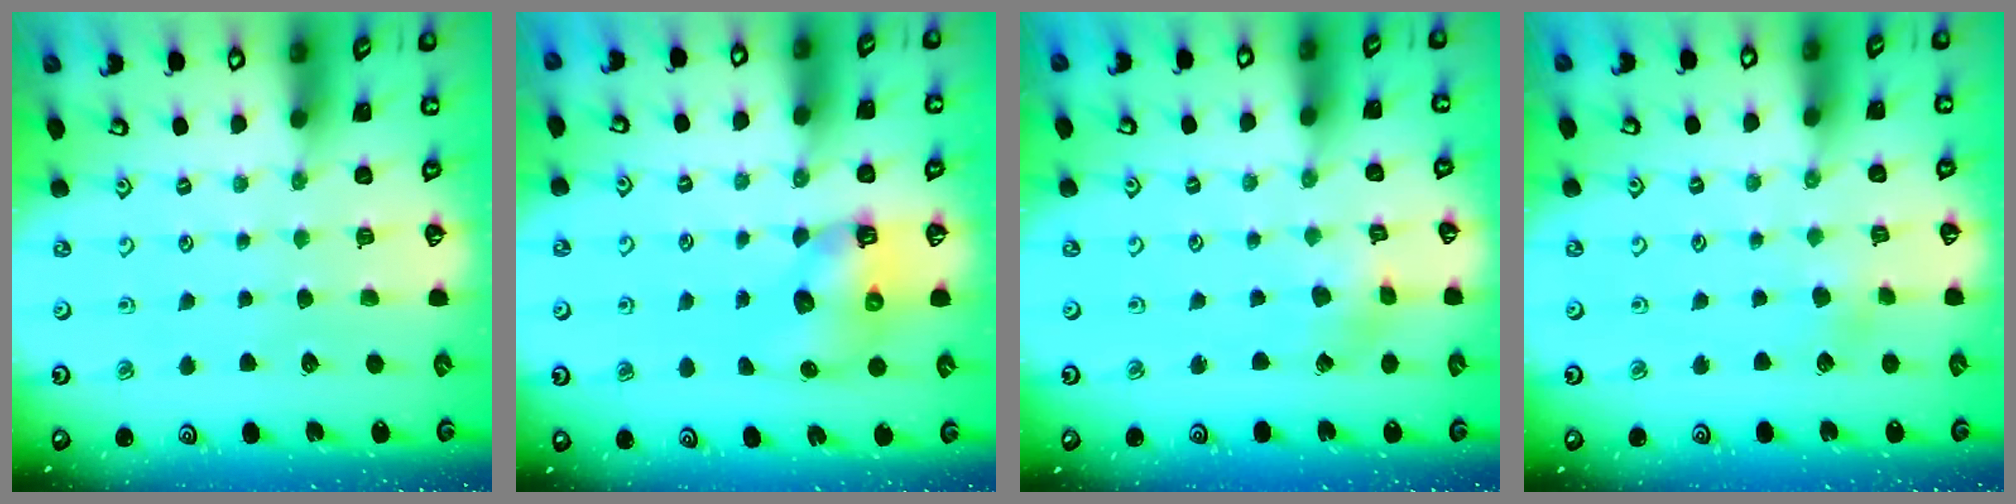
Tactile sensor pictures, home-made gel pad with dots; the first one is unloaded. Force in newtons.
{"total": 6.9, "press": 6.8, "slide": 1.0}
{"total": 2.7, "press": 2.7, "slide": 0.3}
{"total": 2.9, "press": 2.8, "slide": 0.9}